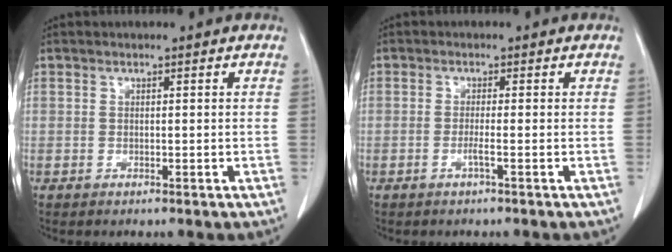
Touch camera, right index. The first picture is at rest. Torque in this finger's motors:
{"motor_torque": [-0.13, -0.02, -0.02, 0.00]}